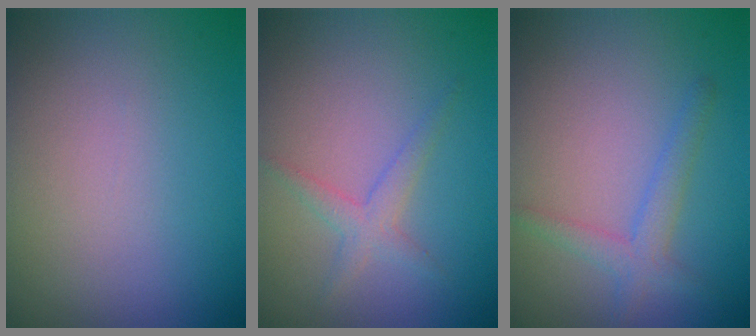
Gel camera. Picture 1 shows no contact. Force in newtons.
{"total": 1.8, "press": 1.8, "slide": 0.0}
{"total": 2.2, "press": 2.2, "slide": 0.1}